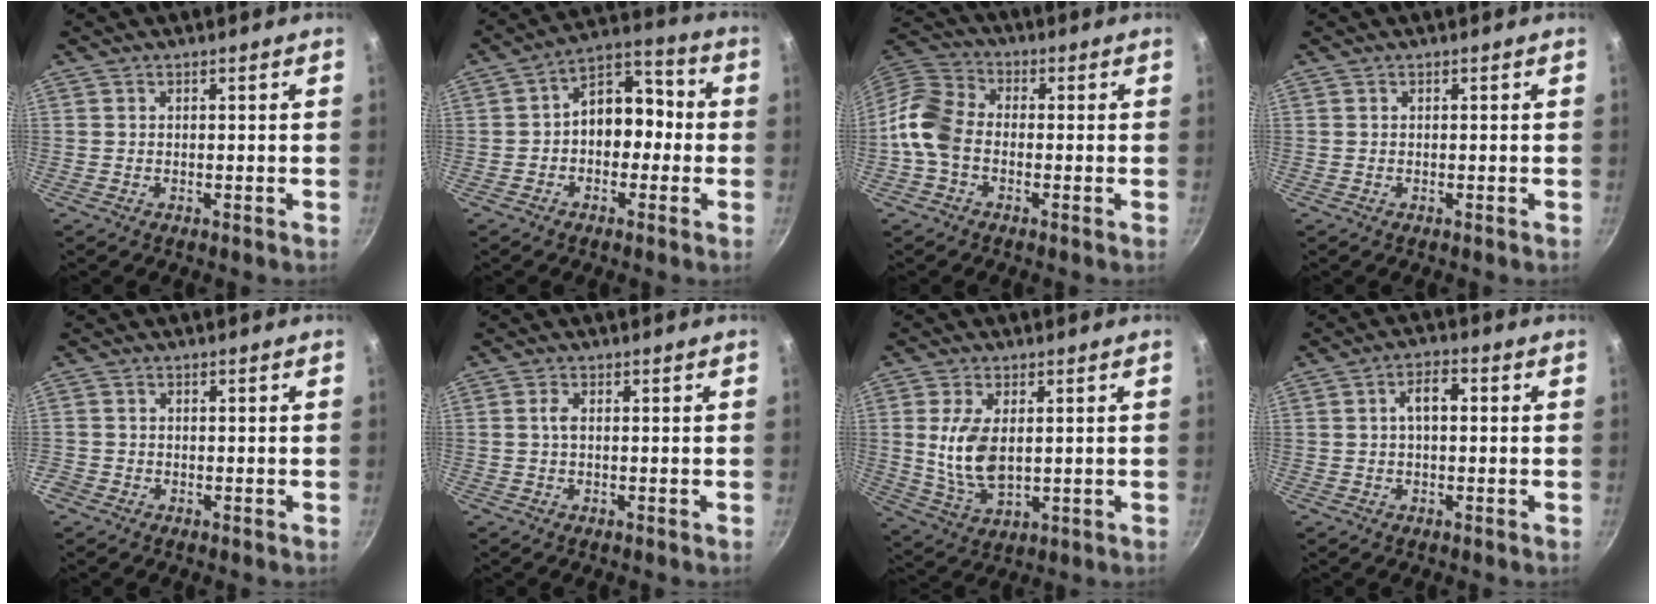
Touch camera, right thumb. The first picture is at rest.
{"total": 10.6, "force": [-0.9, 7.7, 7.3], "torque": [-0.050, 0.048, -0.031]}
{"total": 9.2, "force": [-2.3, 6.5, 6.0], "torque": [-0.108, 0.031, -0.070]}
{"total": 0.0}
{"total": 1.7, "force": [-1.1, 1.2, 0.2], "torque": [-0.008, 0.001, -0.021]}
{"total": 1.4, "force": [0.1, 0.5, 1.3], "torque": [-0.031, 0.004, 0.000]}
{"total": 9.8, "force": [1.1, 5.3, 8.2], "torque": [-0.161, -0.016, 0.032]}
{"total": 4.4, "force": [0.4, 2.3, 3.7], "torque": [-0.059, 0.016, 0.003]}